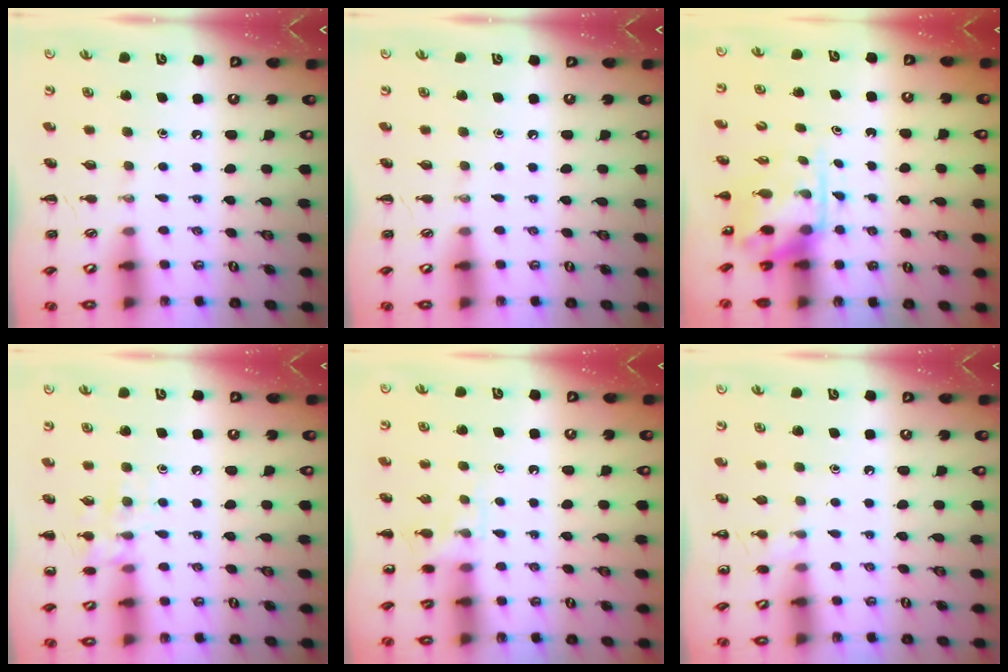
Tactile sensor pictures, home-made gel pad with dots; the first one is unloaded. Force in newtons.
{"total": 0.0}
{"total": 3.7, "press": 3.7, "slide": 0.6}
{"total": 9.4, "press": 9.4, "slide": 0.8}
{"total": 5.3, "press": 4.9, "slide": 2.1}
{"total": 3.4, "press": 3.2, "slide": 1.0}